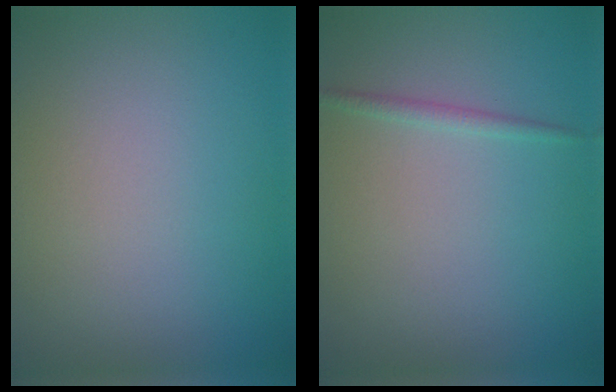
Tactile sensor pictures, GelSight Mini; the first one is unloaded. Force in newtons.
{"total": 0.9, "press": 0.9, "slide": 0.0}